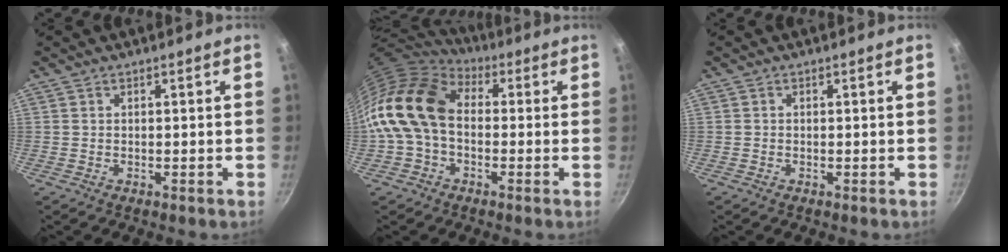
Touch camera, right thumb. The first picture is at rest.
{"total": 17.2, "force": [-0.1, 12.1, 12.2], "torque": [-0.223, 0.036, -0.018]}
{"total": 0.0}